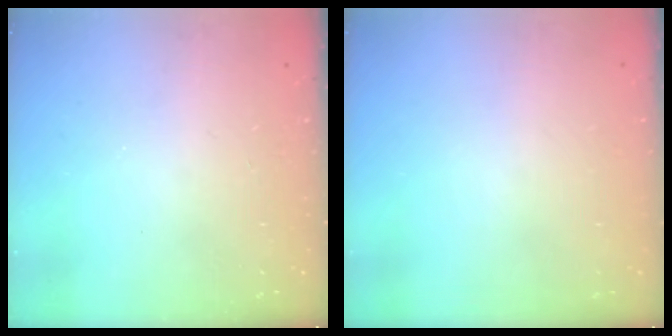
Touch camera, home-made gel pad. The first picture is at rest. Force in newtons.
{"total": 0.0}